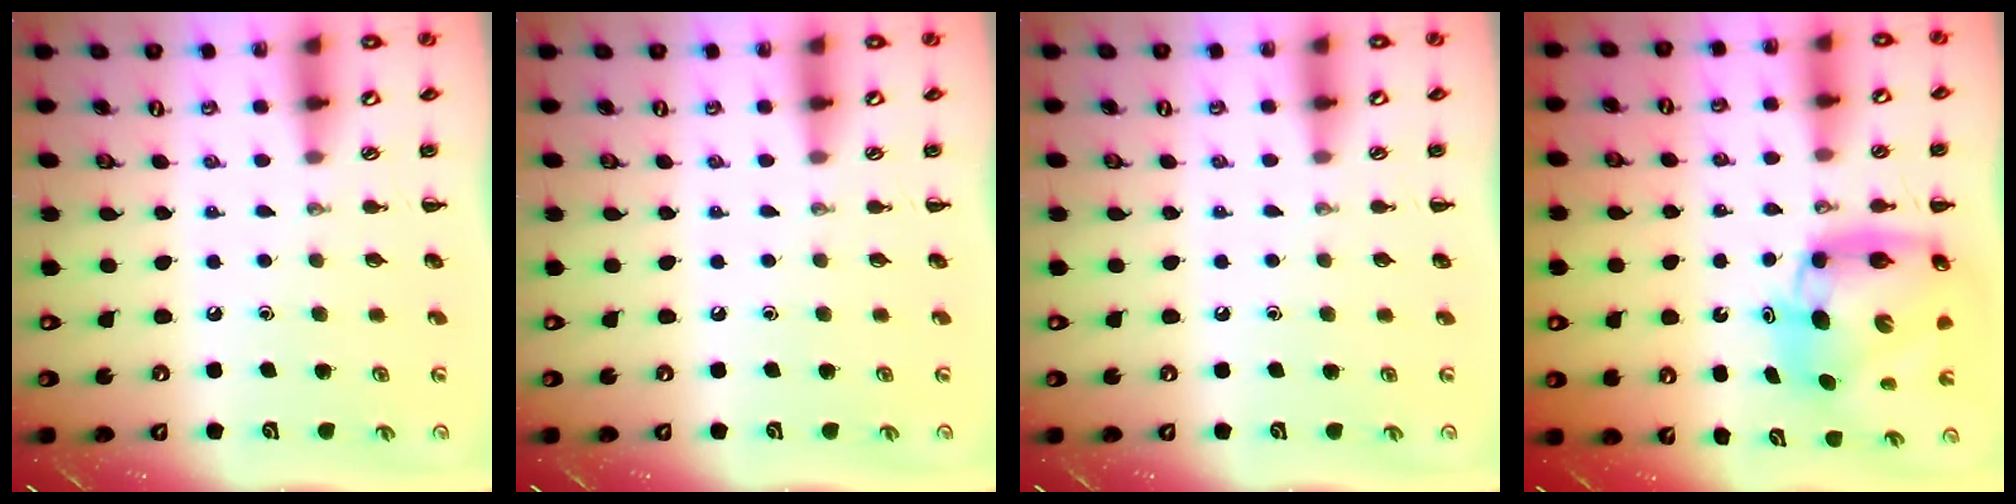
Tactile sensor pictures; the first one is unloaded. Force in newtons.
{"total": 0.0}
{"total": 0.5, "press": 0.1, "slide": 0.5}
{"total": 11.1, "press": 10.6, "slide": 3.2}